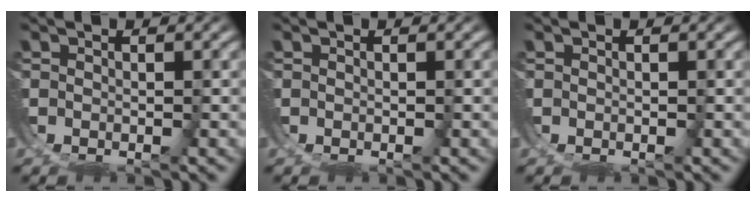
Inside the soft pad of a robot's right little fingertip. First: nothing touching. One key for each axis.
{"total": 0.0}
{"total": 0.0}